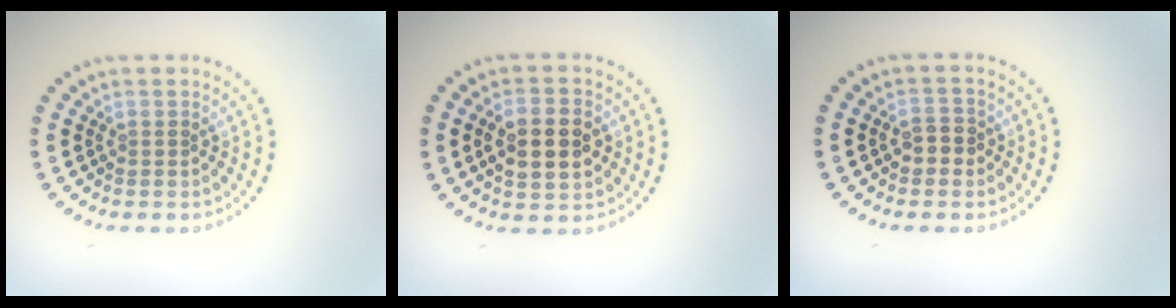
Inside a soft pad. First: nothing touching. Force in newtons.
{"total": 4.6, "press": 4.6, "slide": 0.2}
{"total": 1.9, "press": 1.8, "slide": 0.5}